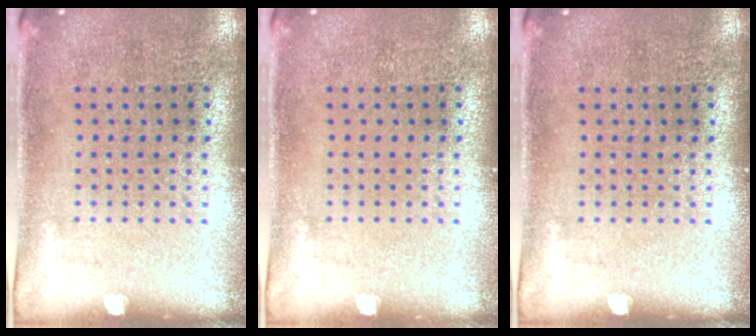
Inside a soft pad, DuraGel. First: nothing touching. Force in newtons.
{"total": 0.0}
{"total": 0.0}